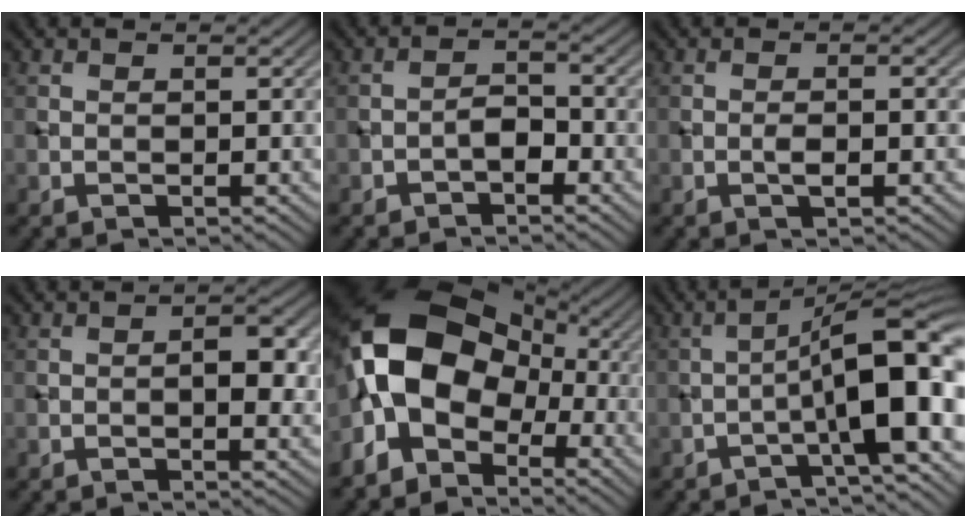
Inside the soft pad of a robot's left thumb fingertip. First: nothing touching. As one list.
[{"total": 2.3, "force": [-1.4, 1.2, 1.4], "torque": [-0.020, 0.009, -0.030]}, {"total": 1.7, "force": [-0.6, 0.4, 1.6], "torque": [-0.030, 0.003, -0.013]}, {"total": 3.6, "force": [-0.4, 1.6, 3.2], "torque": [-0.042, 0.005, -0.011]}, {"total": 15.5, "force": [-2.0, 10.1, 11.5], "torque": [-0.249, 0.007, -0.058]}, {"total": 9.9, "force": [-3.1, 1.9, 9.2], "torque": [-0.125, 0.029, -0.056]}]